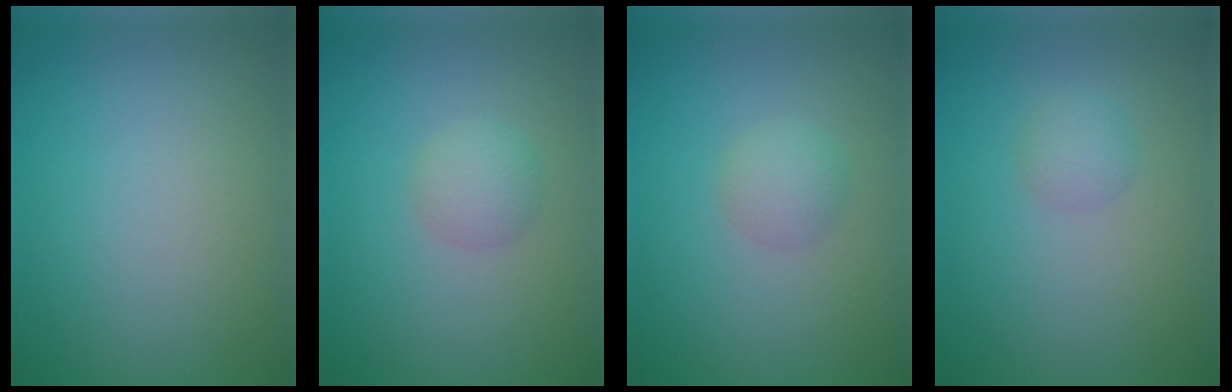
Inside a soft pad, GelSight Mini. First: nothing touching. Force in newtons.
{"total": 2.0, "press": 2.0, "slide": 0.0}
{"total": 1.7, "press": 1.7, "slide": 0.1}
{"total": 1.4, "press": 1.4, "slide": 0.0}